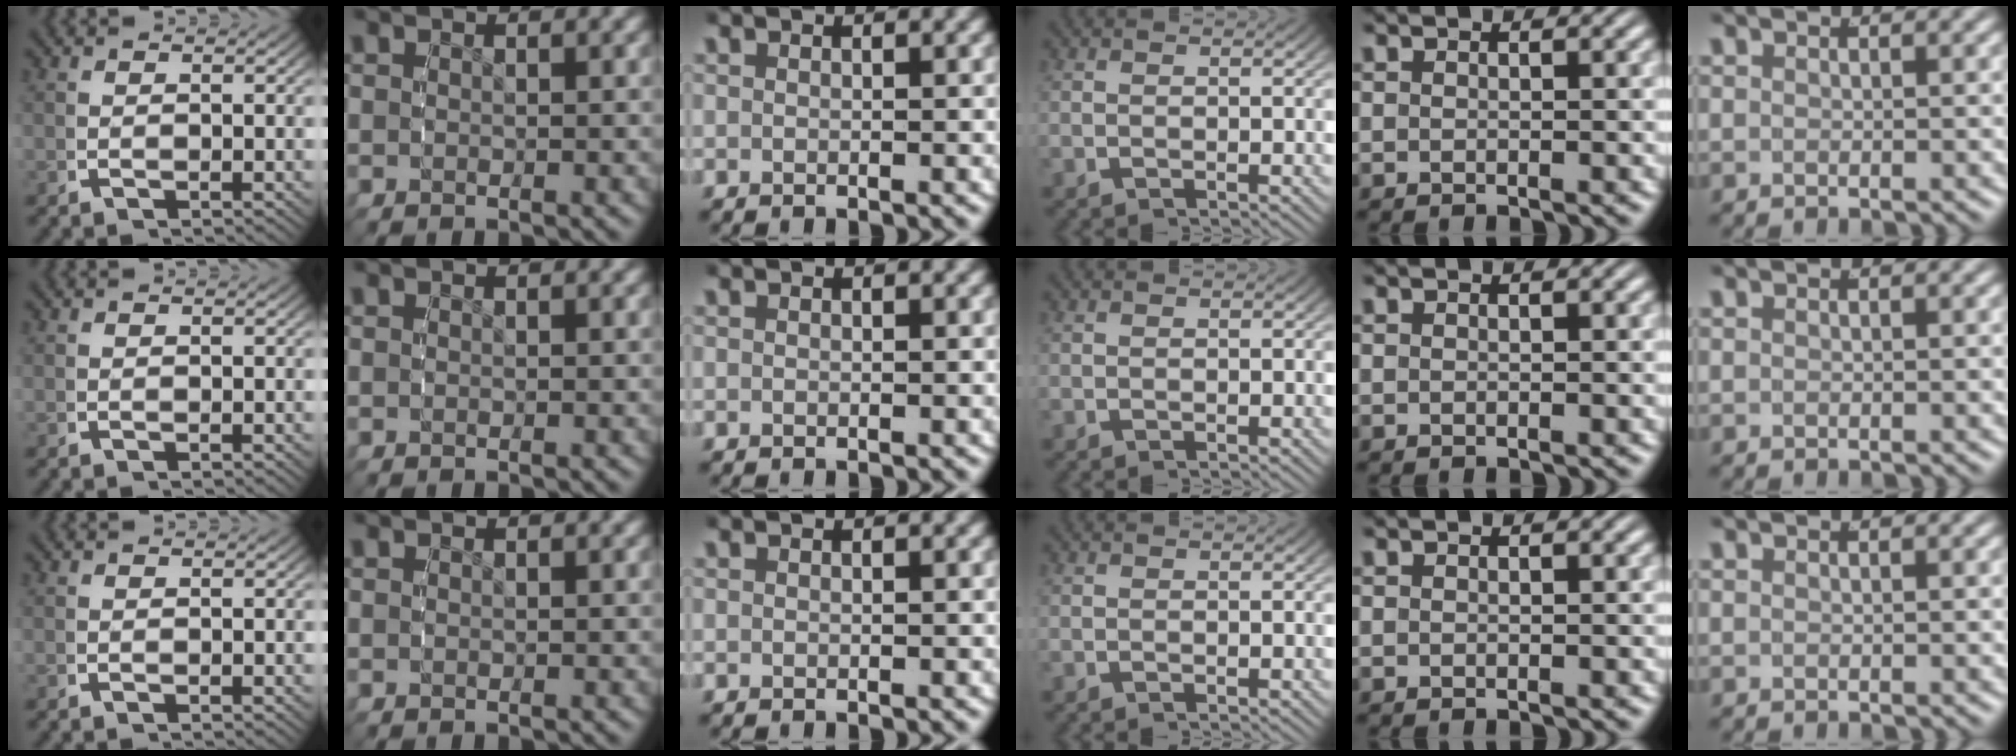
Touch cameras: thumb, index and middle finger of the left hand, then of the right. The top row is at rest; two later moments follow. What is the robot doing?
{"motion": "reach", "object": "backpack"}